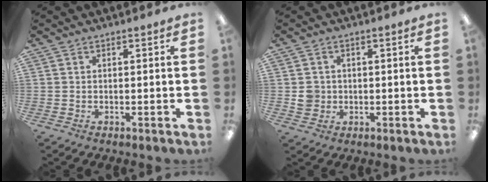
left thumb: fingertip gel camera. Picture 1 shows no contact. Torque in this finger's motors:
{"motor_torque": [-0.10, 0.68, 0.20, -0.33, -0.03]}